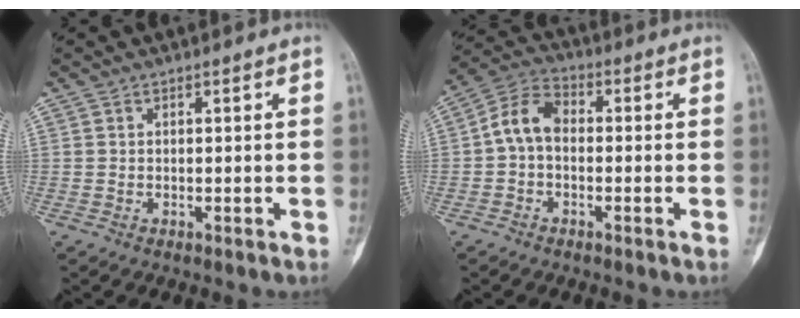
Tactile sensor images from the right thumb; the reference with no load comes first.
{"total": 7.3, "force": [-0.4, 4.9, 5.3], "torque": [-0.092, 0.025, -0.021]}